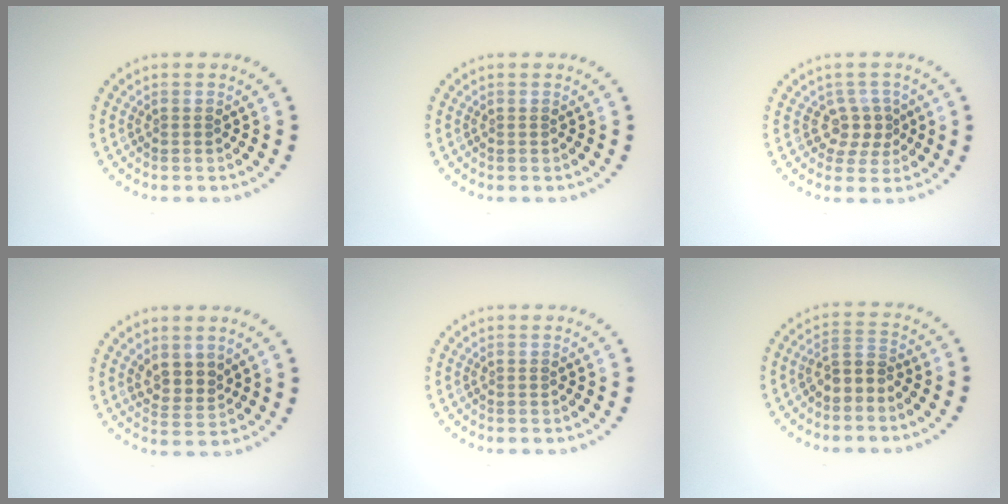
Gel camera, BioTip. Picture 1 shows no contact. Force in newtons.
{"total": 0.0}
{"total": 2.3, "press": 1.8, "slide": 1.3}
{"total": 2.3, "press": 1.9, "slide": 1.2}
{"total": 0.0}
{"total": 2.4, "press": 2.1, "slide": 1.3}